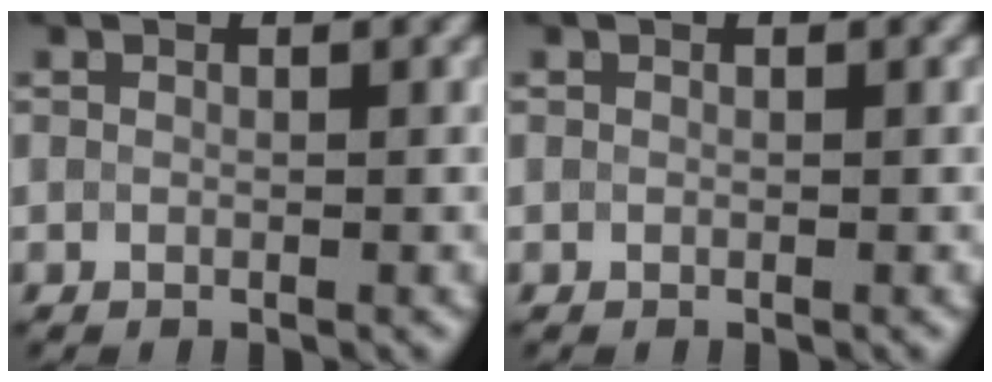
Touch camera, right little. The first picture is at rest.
{"total": 0.0}